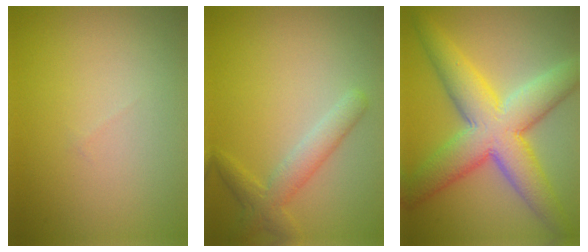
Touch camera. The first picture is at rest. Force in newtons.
{"total": 2.9, "press": 2.9, "slide": 0.1}
{"total": 9.5, "press": 9.4, "slide": 0.5}